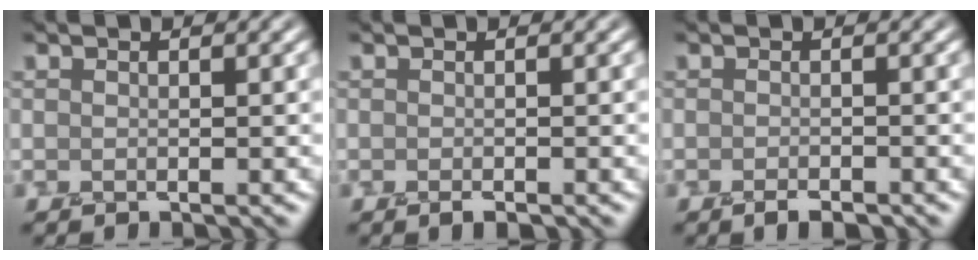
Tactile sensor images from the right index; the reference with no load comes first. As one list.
[{"total": 0.8, "force": [-0.5, 0.3, 0.6], "torque": [-0.008, -0.002, -0.009]}, {"total": 1.4, "force": [-1.0, 0.4, 0.9], "torque": [-0.012, 0.000, -0.017]}]